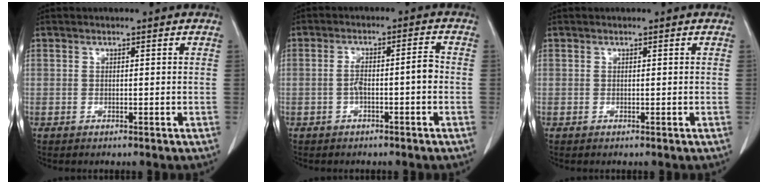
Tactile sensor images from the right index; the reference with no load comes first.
{"total": 4.4, "force": [-1.0, 0.8, 4.2], "torque": [-0.075, 0.017, -0.013]}
{"total": 0.0}